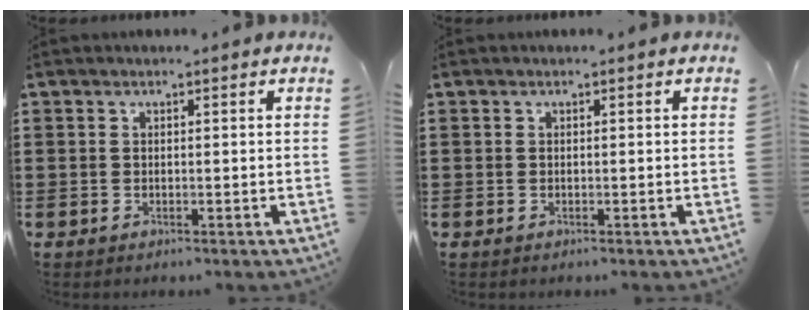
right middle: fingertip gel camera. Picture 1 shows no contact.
{"total": 0.0}